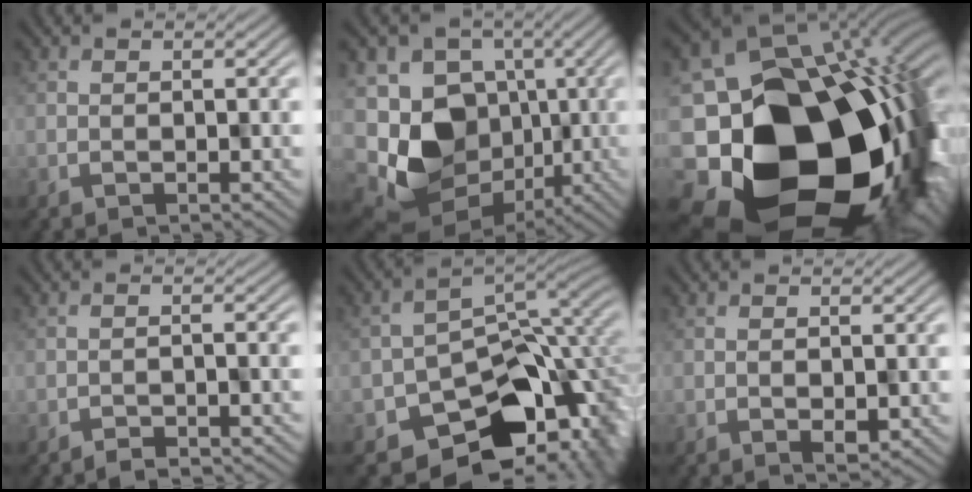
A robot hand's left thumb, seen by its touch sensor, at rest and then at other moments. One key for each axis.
{"total": 11.6, "fx": -2.7, "fy": 10.1, "fz": 5.1, "tx": -0.099, "ty": -0.024, "tz": -0.048}
{"total": 21.2, "fx": -5.6, "fy": 16.5, "fz": 12.1, "tx": -0.227, "ty": -0.050, "tz": -0.058}
{"total": 1.9, "fx": -1.8, "fy": -0.1, "fz": -0.4, "tx": 0.009, "ty": 0.007, "tz": -0.034}
{"total": 10.3, "fx": -5.1, "fy": 7.5, "fz": 4.8, "tx": -0.052, "ty": -0.039, "tz": -0.080}
{"total": 1.5, "fx": -0.4, "fy": 0.8, "fz": 1.2, "tx": -0.017, "ty": -0.003, "tz": 0.000}